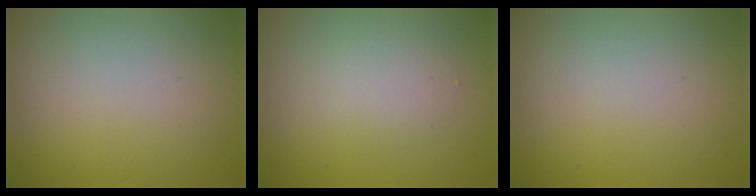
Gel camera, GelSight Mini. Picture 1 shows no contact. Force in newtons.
{"total": 2.1, "press": 2.1, "slide": 0.0}
{"total": 0.0}